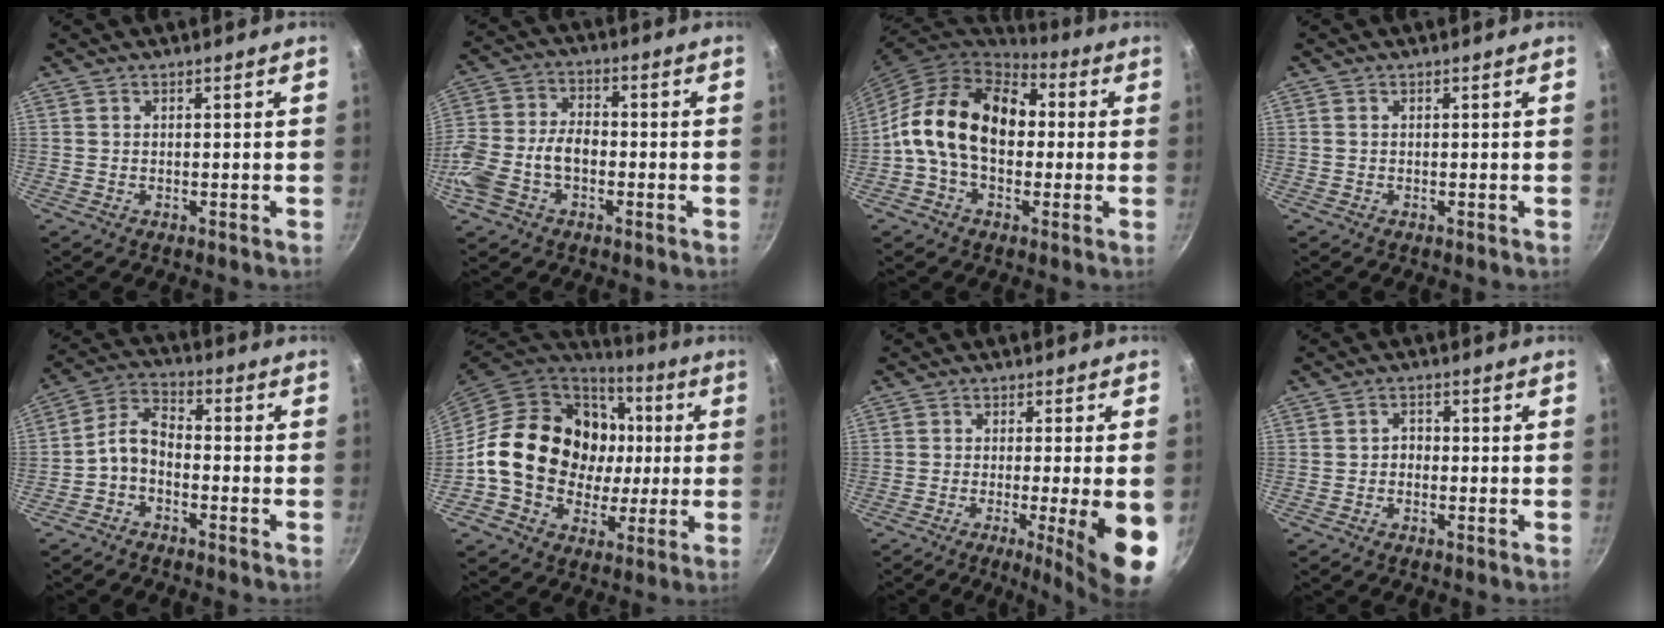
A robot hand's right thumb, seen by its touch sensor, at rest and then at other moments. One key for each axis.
{"total": 12.0, "fx": -3.4, "fy": 7.6, "fz": 8.6, "tx": -0.165, "ty": 0.033, "tz": -0.074}
{"total": 17.8, "fx": 0.7, "fy": 12.3, "fz": 12.9, "tx": -0.181, "ty": 0.036, "tz": -0.008}
{"total": 0.0}
{"total": 6.4, "fx": -2.7, "fy": 3.7, "fz": 4.5, "tx": -0.090, "ty": 0.048, "tz": -0.063}
{"total": 22.2, "fx": 1.4, "fy": 18.1, "fz": 12.7, "tx": -0.190, "ty": 0.026, "tz": 0.031}
{"total": 12.7, "fx": -3.6, "fy": 1.7, "fz": 12.1, "tx": -0.161, "ty": 0.001, "tz": -0.046}
{"total": 1.8, "fx": -0.8, "fy": 1.4, "fz": 0.8, "tx": -0.005, "ty": 0.013, "tz": -0.016}